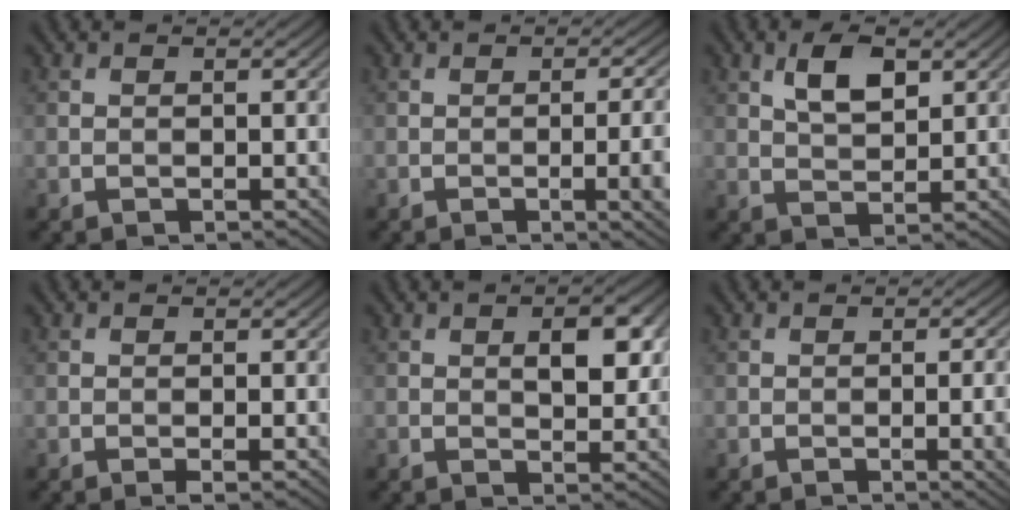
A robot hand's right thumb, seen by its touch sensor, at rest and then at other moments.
{"total": 6.8, "force": [-1.1, 2.1, 6.4], "torque": [-0.083, -0.004, -0.008]}
{"total": 4.9, "force": [2.2, 2.3, 3.7], "torque": [-0.080, 0.002, 0.042]}
{"total": 0.9, "force": [-0.3, 0.1, 0.9], "torque": [-0.019, -0.002, -0.008]}
{"total": 5.1, "force": [1.3, 2.4, 4.3], "torque": [-0.066, 0.000, 0.022]}
{"total": 4.6, "force": [-0.7, 1.2, 4.4], "torque": [-0.061, -0.002, -0.006]}